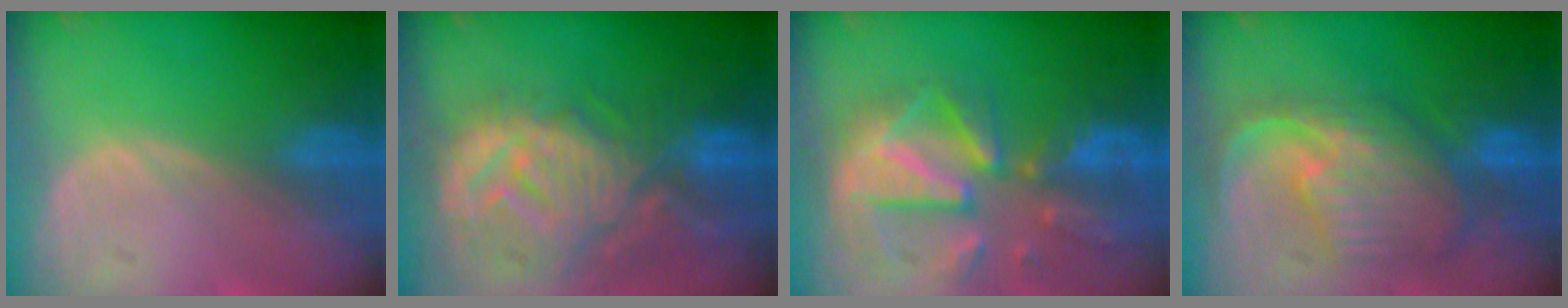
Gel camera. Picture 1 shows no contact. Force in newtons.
{"total": 12.6, "press": 11.2, "slide": 5.9}
{"total": 12.1, "press": 10.5, "slide": 6.2}
{"total": 10.7, "press": 9.5, "slide": 5.0}